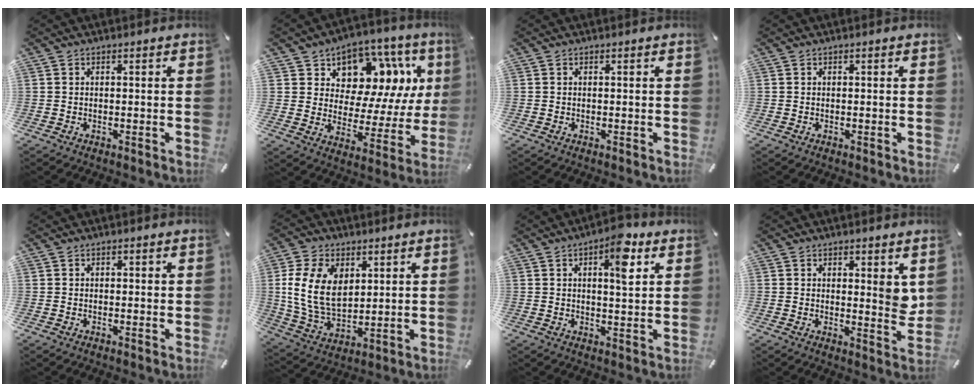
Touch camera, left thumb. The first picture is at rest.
{"total": 9.9, "force": [5.8, 7.3, 3.4], "torque": [-0.045, -0.072, 0.101]}
{"total": 0.0}
{"total": 0.0}
{"total": 0.6, "force": [0.3, 0.5, 0.2], "torque": [-0.004, 0.003, 0.005]}
{"total": 13.6, "force": [3.3, 9.7, 8.9], "torque": [-0.202, -0.003, 0.060]}
{"total": 8.5, "force": [3.9, 3.2, 6.8], "torque": [-0.093, -0.014, 0.057]}
{"total": 5.3, "force": [2.9, 2.0, 4.0], "torque": [-0.042, -0.027, 0.045]}